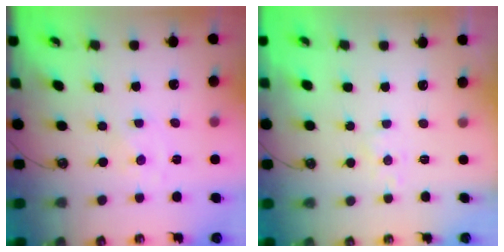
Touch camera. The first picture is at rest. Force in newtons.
{"total": 4.2, "press": 4.1, "slide": 1.0}